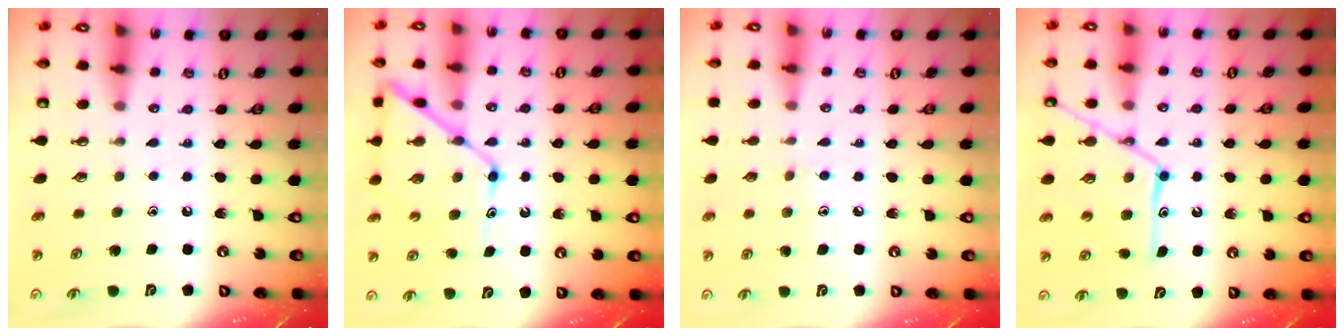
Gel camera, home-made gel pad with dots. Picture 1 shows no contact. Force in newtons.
{"total": 12.8, "press": 12.7, "slide": 1.1}
{"total": 5.1, "press": 5.1, "slide": 0.6}
{"total": 15.3, "press": 15.3, "slide": 1.5}